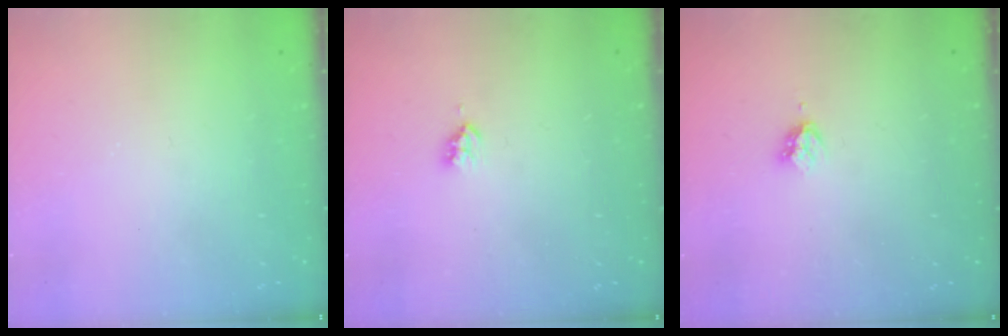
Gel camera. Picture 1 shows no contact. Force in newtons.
{"total": 3.1, "press": 3.1, "slide": 0.4}
{"total": 3.2, "press": 3.1, "slide": 0.5}